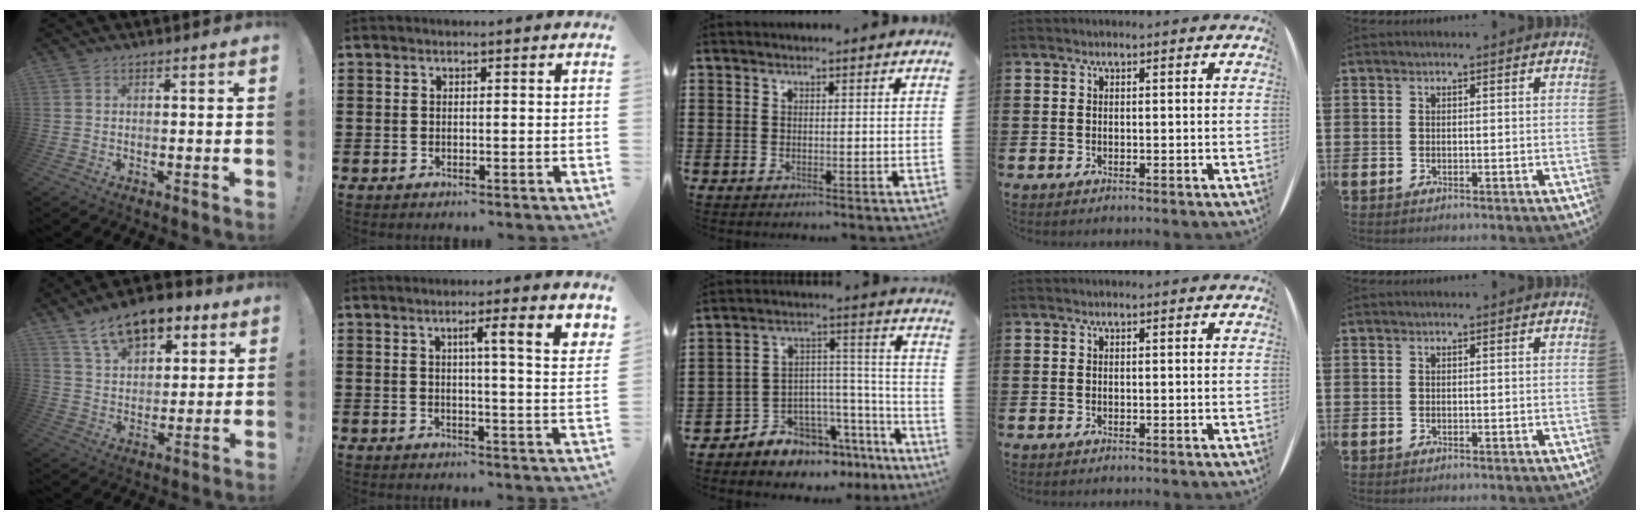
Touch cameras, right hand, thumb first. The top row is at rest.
{"thumb": {"total": 14.1, "force": [9.1, 8.1, 7.2], "torque": [-0.115, -0.052, 0.170]}, "index": {"total": 6.4, "force": [2.6, 0.2, 5.8], "torque": [-0.101, -0.006, 0.036]}, "middle": {"total": 6.8, "force": [-6.2, 2.8, -0.4], "torque": [0.007, 0.009, -0.118]}}